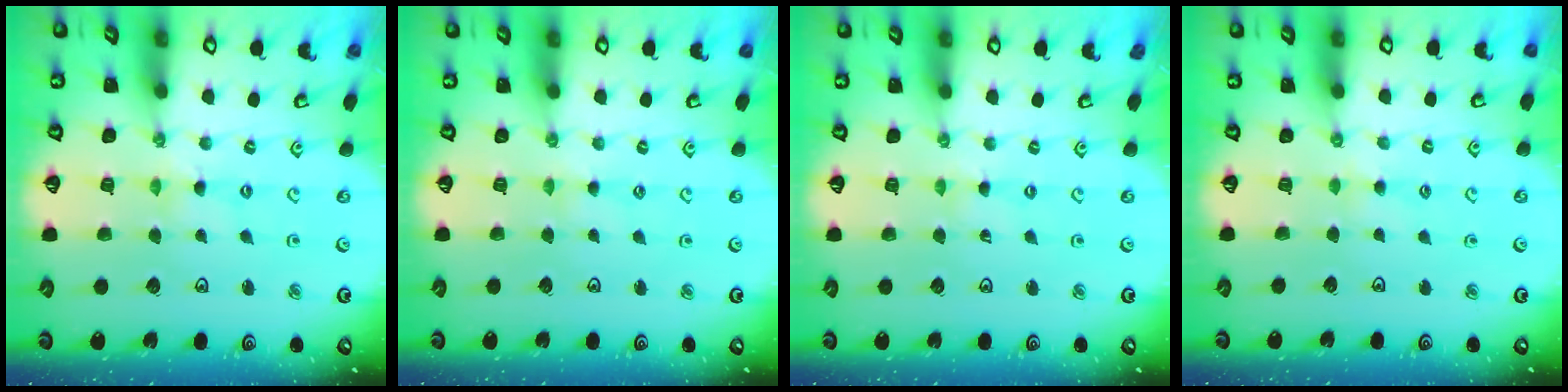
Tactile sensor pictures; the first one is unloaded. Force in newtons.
{"total": 0.7, "press": 0.6, "slide": 0.2}
{"total": 0.0}
{"total": 2.3, "press": 2.3, "slide": 0.3}